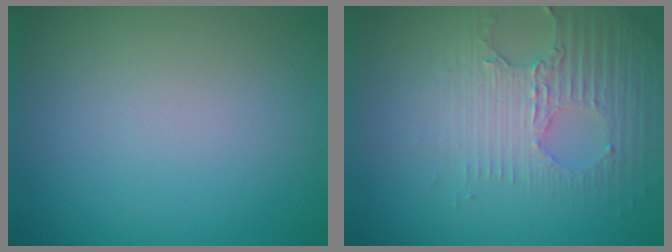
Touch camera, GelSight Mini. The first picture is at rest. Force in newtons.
{"total": 3.5, "press": 3.4, "slide": 1.1}